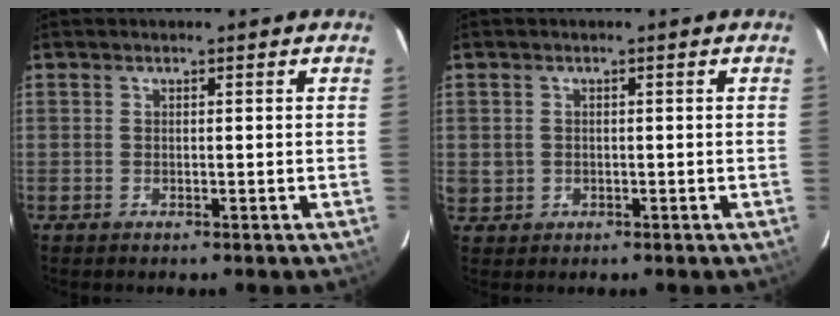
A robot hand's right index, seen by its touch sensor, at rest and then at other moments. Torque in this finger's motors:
{"motor_torque": [0.14, 0.05, -0.03, 0.00]}